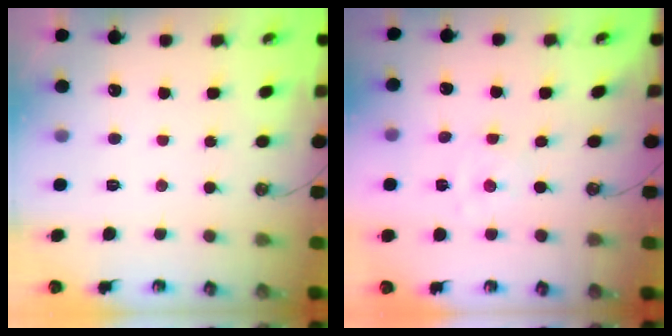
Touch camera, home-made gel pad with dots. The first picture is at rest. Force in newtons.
{"total": 0.0}